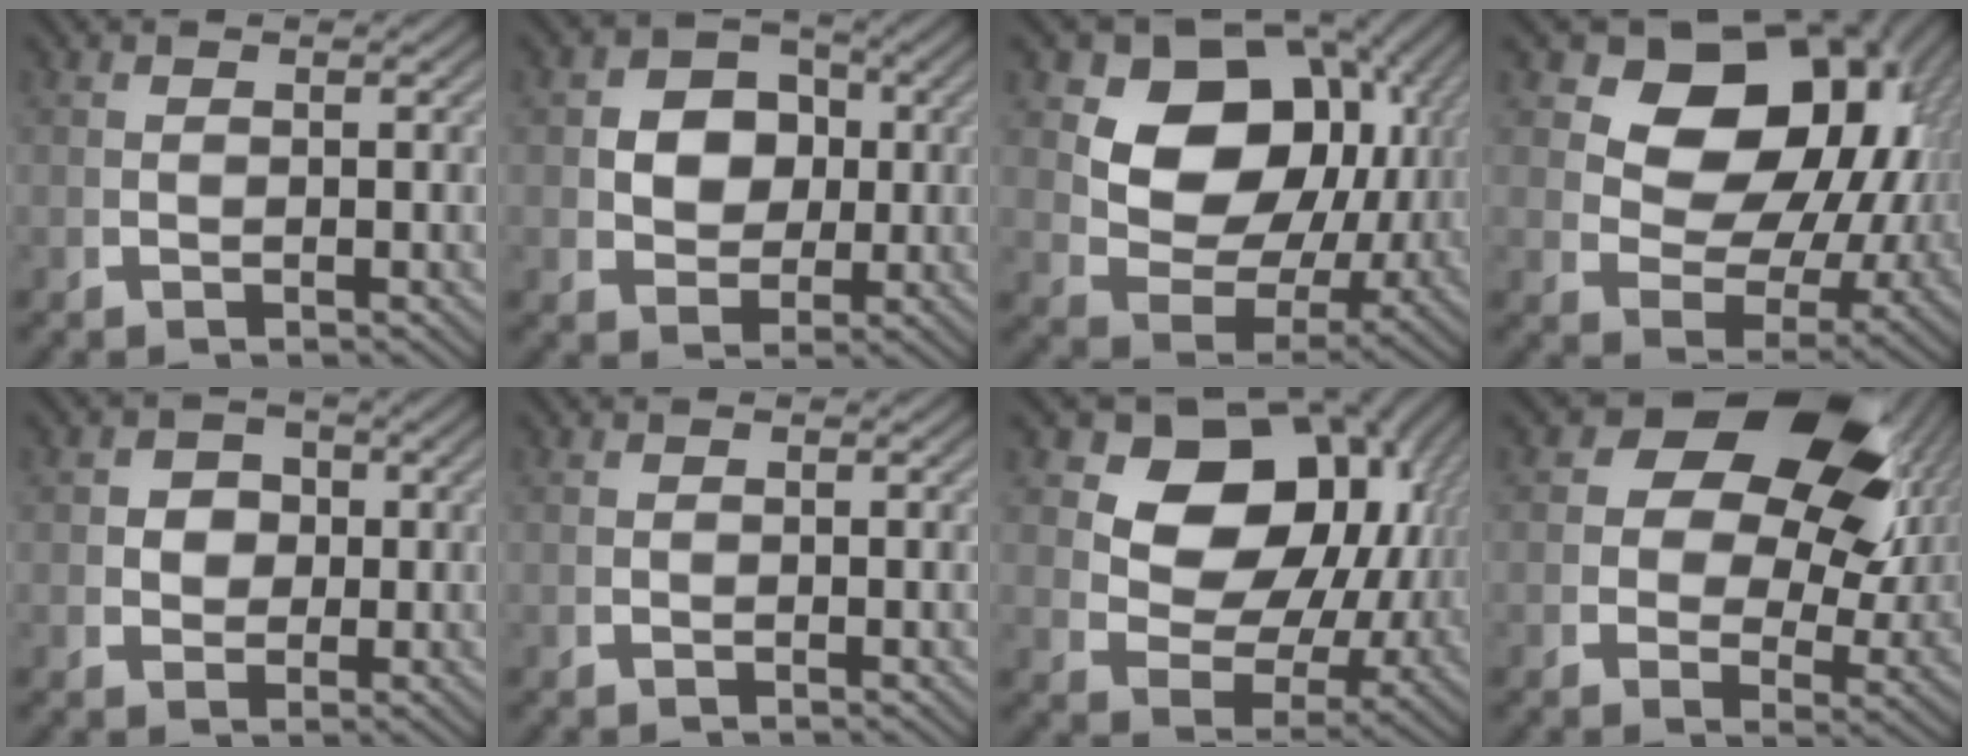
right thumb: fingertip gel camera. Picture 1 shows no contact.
{"total": 6.6, "force": [0.7, 5.4, 3.8], "torque": [-0.086, -0.035, 0.031]}
{"total": 16.0, "force": [2.4, 11.6, 10.7], "torque": [-0.215, -0.027, 0.044]}
{"total": 19.7, "force": [4.3, 13.6, 13.6], "torque": [-0.220, -0.009, 0.064]}
{"total": 3.8, "force": [0.6, 3.2, 1.8], "torque": [-0.038, -0.017, 0.018]}
{"total": 0.0}
{"total": 17.2, "force": [3.7, 12.0, 11.8], "torque": [-0.208, -0.017, 0.061]}
{"total": 15.7, "force": [4.2, 9.9, 11.4], "torque": [-0.157, 0.003, 0.056]}